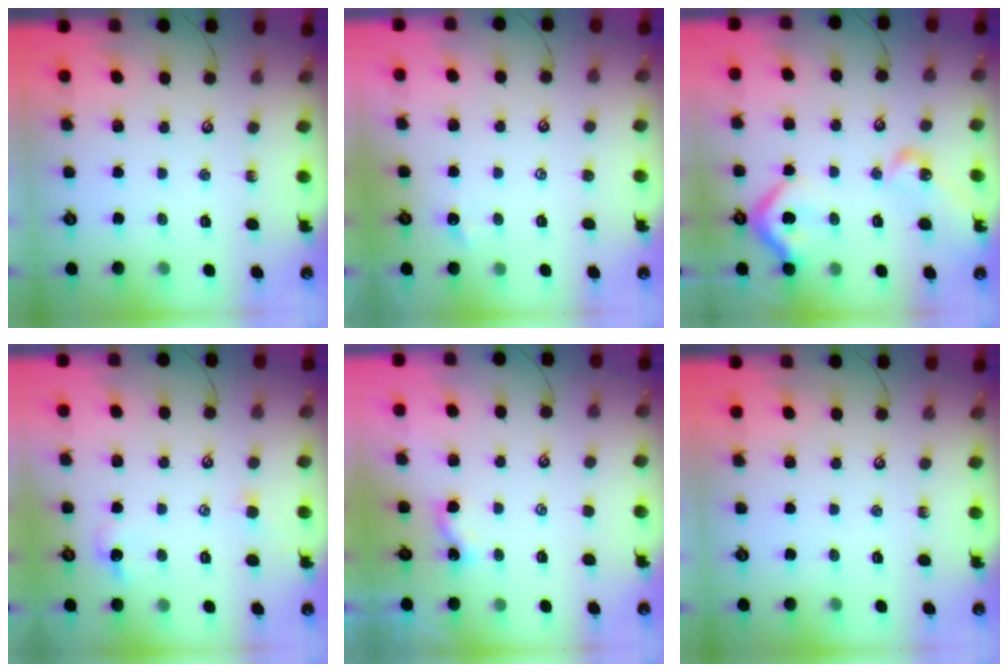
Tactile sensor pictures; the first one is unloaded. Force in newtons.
{"total": 0.5, "press": 0.4, "slide": 0.3}
{"total": 15.1, "press": 15.0, "slide": 1.7}
{"total": 1.4, "press": 1.3, "slide": 0.6}
{"total": 2.0, "press": 2.0, "slide": 0.2}
{"total": 0.0}